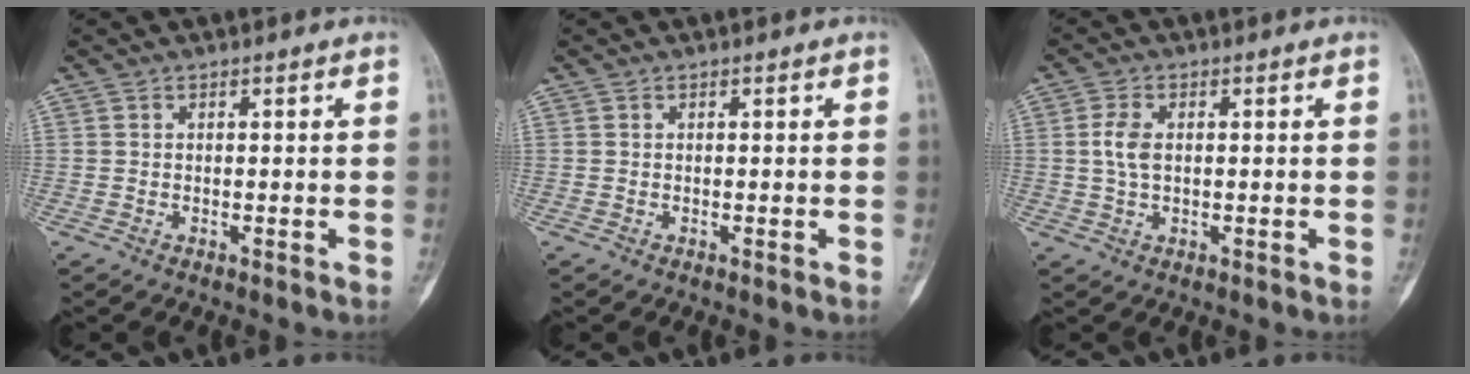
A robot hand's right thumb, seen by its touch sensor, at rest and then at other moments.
{"total": 0.0}
{"total": 4.1, "force": [0.5, 2.4, 3.3], "torque": [-0.073, 0.003, 0.008]}